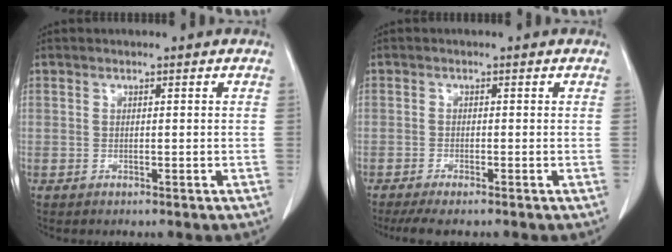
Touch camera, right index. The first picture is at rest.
{"total": 3.4, "force": [-2.7, 0.3, 2.0], "torque": [-0.033, -0.007, -0.044]}